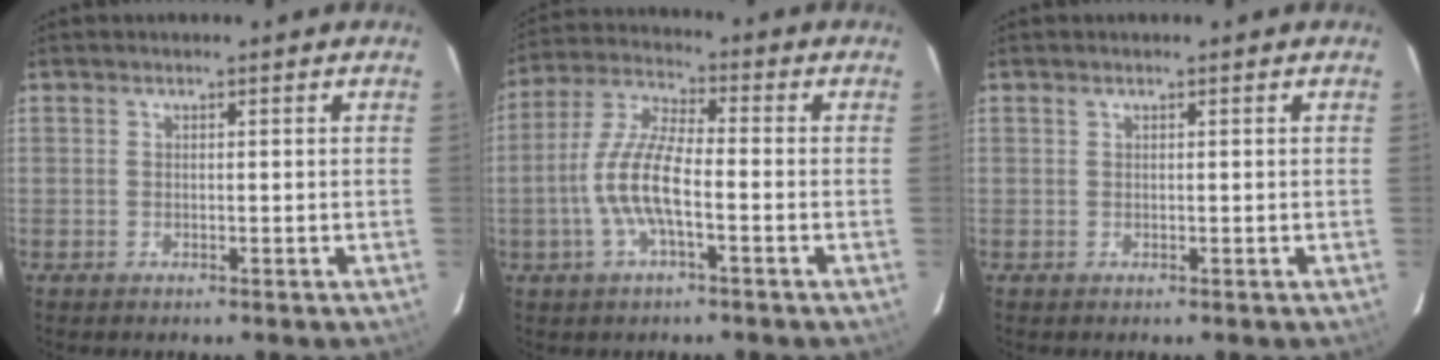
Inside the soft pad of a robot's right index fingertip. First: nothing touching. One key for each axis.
{"total": 10.3, "fx": -2.9, "fy": 2.8, "fz": 9.5, "tx": -0.204, "ty": 0.003, "tz": -0.058}
{"total": 0.0}